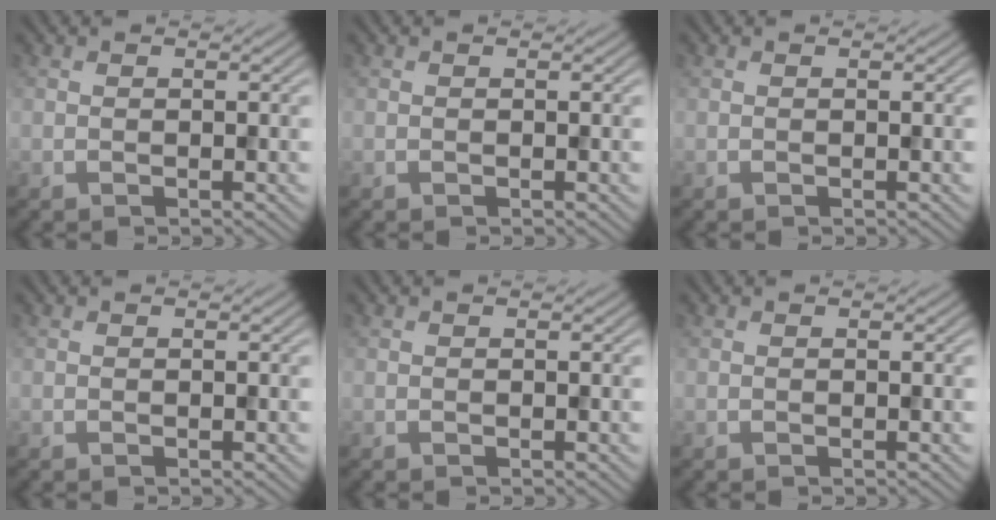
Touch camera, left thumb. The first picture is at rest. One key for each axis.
{"total": 0.0}
{"total": 0.0}
{"total": 0.0}
{"total": 0.0}
{"total": 0.0}